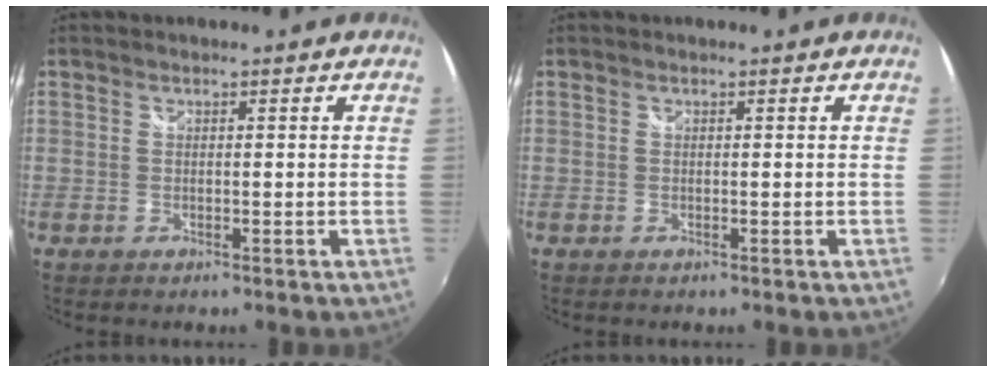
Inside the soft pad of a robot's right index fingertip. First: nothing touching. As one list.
[{"total": 0.0}]